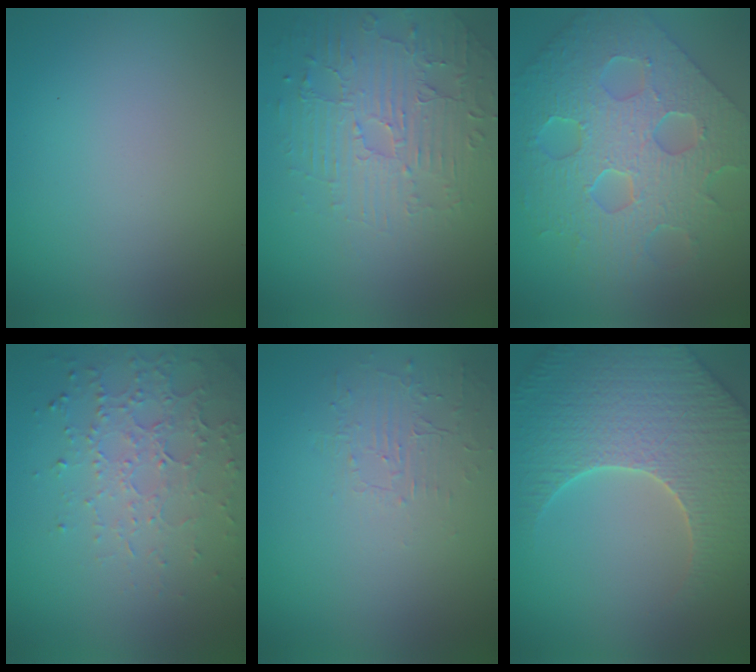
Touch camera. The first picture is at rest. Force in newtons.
{"total": 4.7, "press": 3.7, "slide": 2.9}
{"total": 8.1, "press": 6.7, "slide": 4.6}
{"total": 4.6, "press": 3.3, "slide": 3.2}
{"total": 1.6, "press": 0.3, "slide": 1.6}
{"total": 7.5, "press": 7.2, "slide": 2.1}